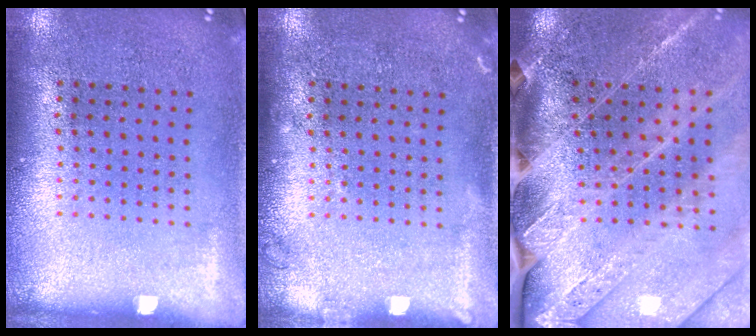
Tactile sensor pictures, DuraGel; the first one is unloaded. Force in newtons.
{"total": 0.9, "press": 0.9, "slide": 0.2}
{"total": 3.9, "press": 3.2, "slide": 2.2}